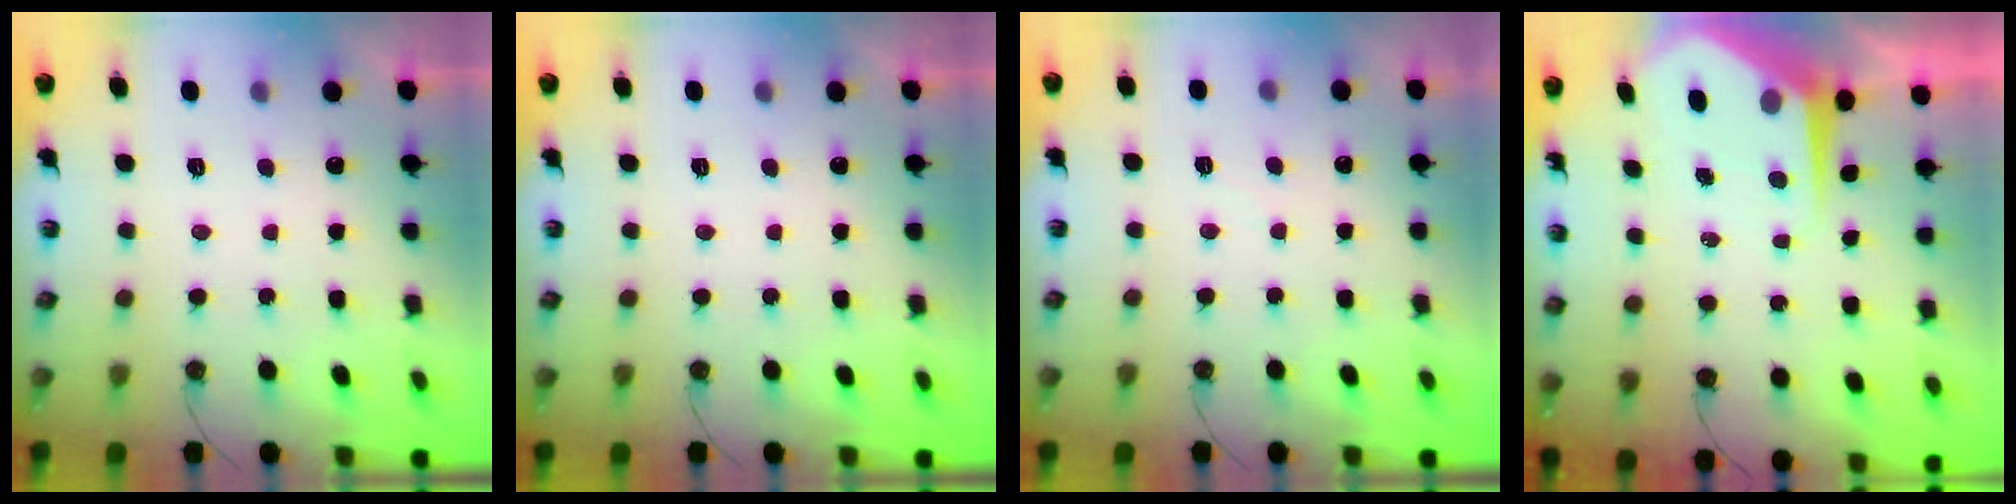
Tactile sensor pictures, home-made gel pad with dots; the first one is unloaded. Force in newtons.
{"total": 0.0}
{"total": 3.5, "press": 3.5, "slide": 0.6}
{"total": 7.4, "press": 7.3, "slide": 0.5}